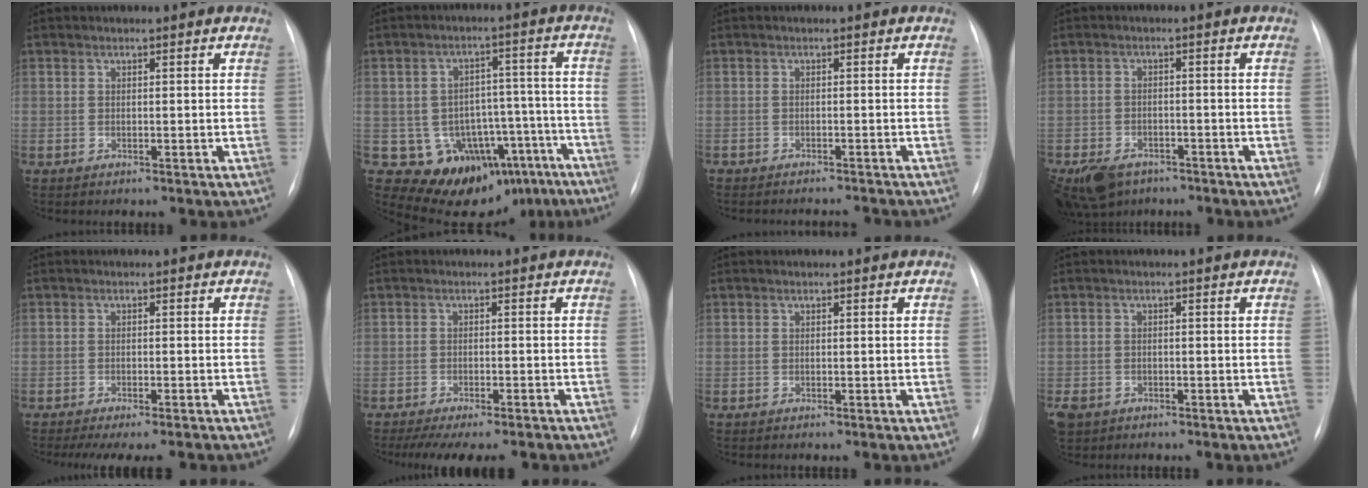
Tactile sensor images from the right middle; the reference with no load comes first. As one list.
[{"total": 15.2, "force": [-9.9, 10.0, 5.8], "torque": [-0.038, 0.063, -0.124]}, {"total": 4.4, "force": [-4.4, 0.5, 0.4], "torque": [0.003, -0.004, -0.057]}, {"total": 10.2, "force": [-7.1, 6.1, 4.2], "torque": [-0.103, -0.007, -0.110]}, {"total": 9.3, "force": [-8.1, 1.5, 4.4], "torque": [-0.054, -0.008, -0.104]}, {"total": 11.3, "force": [-9.7, 2.3, 5.4], "torque": [-0.075, -0.006, -0.126]}, {"total": 0.0}, {"total": 7.2, "force": [-3.9, 5.5, 2.5], "torque": [-0.073, -0.003, -0.057]}]